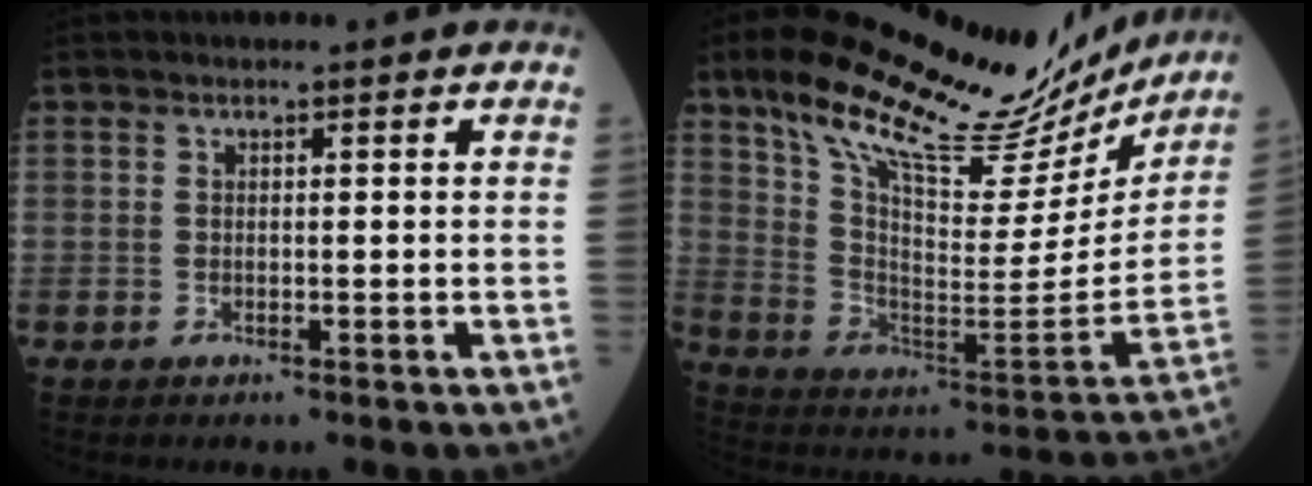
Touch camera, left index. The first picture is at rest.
{"total": 27.8, "force": [22.7, 7.6, 14.2], "torque": [-0.231, -0.002, 0.329]}